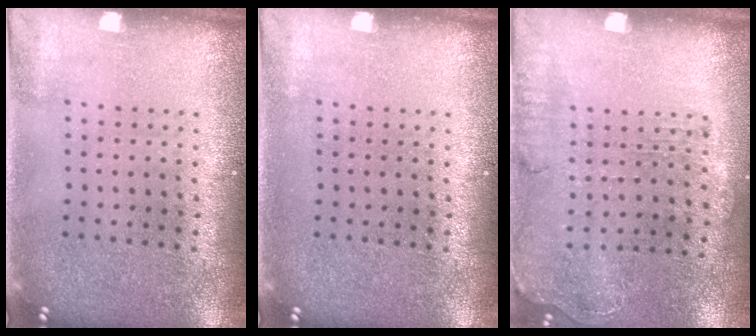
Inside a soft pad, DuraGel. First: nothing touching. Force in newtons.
{"total": 0.0}
{"total": 1.4, "press": 1.2, "slide": 0.7}